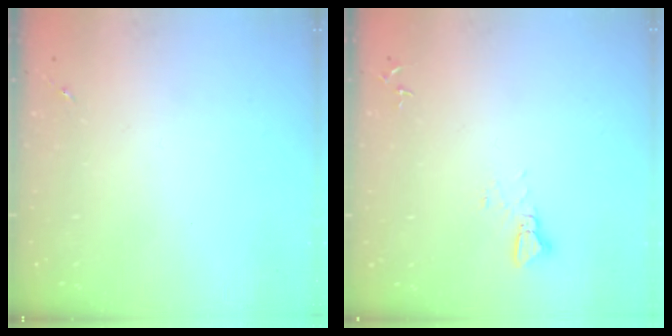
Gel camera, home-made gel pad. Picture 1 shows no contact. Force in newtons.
{"total": 3.7, "press": 3.7, "slide": 0.3}